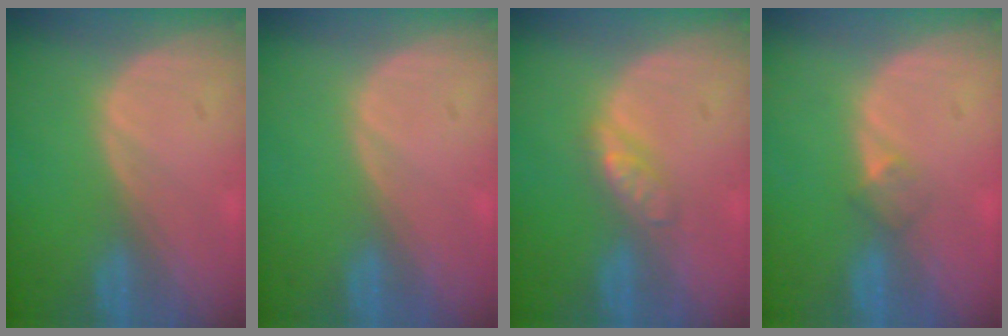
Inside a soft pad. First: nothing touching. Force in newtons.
{"total": 0.0}
{"total": 3.1, "press": 3.0, "slide": 0.3}
{"total": 2.0, "press": 1.6, "slide": 1.1}